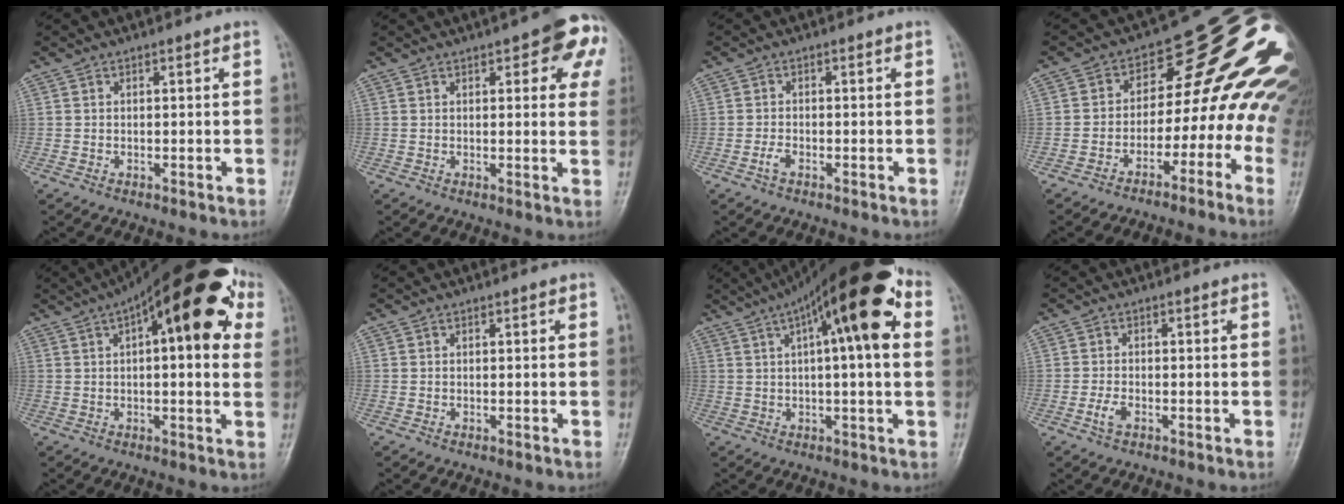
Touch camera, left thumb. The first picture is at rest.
{"total": 12.4, "force": [5.4, 4.7, 10.2], "torque": [-0.083, -0.011, 0.053]}
{"total": 1.8, "force": [-0.9, 0.9, 1.3], "torque": [-0.024, 0.003, -0.020]}
{"total": 20.3, "force": [-3.6, 12.7, 15.4], "torque": [-0.153, 0.098, -0.053]}
{"total": 23.2, "force": [8.1, 8.4, 20.0], "torque": [-0.276, 0.030, 0.109]}
{"total": 0.5, "force": [0.2, 0.3, 0.4], "torque": [0.000, 0.002, 0.001]}
{"total": 20.8, "force": [6.9, 5.9, 18.8], "torque": [-0.283, 0.034, 0.097]}
{"total": 2.5, "force": [-1.0, 1.3, 1.9], "torque": [-0.038, 0.004, -0.023]}